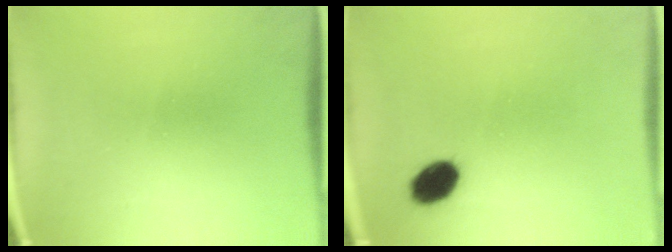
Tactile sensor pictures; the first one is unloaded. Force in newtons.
{"total": 6.2}